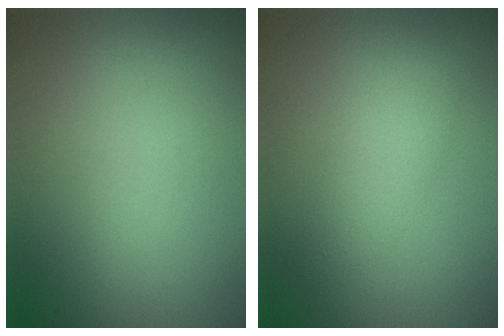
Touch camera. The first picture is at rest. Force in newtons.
{"total": 2.7, "press": 2.7, "slide": 0.0}